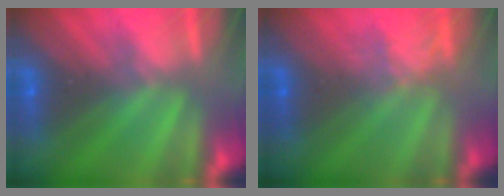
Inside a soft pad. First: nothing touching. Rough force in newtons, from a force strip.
{"total": 1.8}